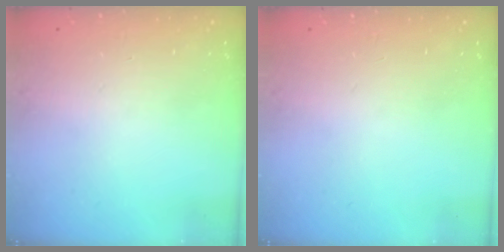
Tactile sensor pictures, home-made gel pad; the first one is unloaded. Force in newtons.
{"total": 0.0}